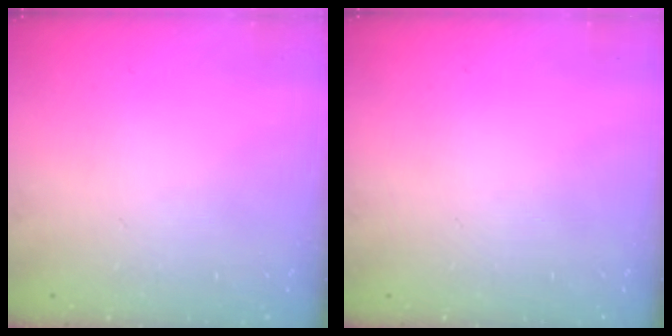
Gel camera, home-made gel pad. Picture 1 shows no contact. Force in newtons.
{"total": 0.0}